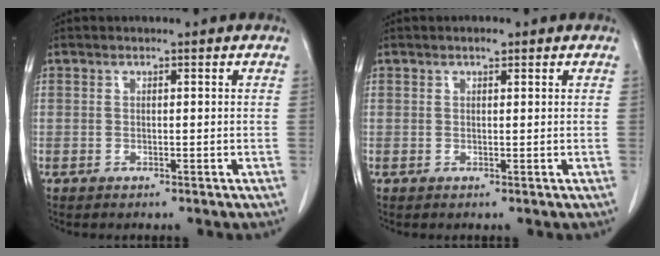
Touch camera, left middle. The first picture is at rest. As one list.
[{"total": 0.8, "force": [0.6, 0.3, 0.5], "torque": [-0.013, 0.001, 0.010]}]